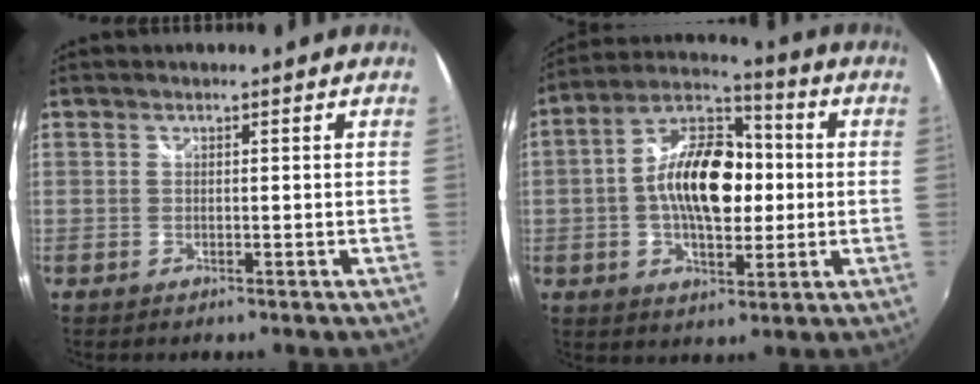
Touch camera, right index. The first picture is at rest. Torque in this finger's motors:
{"motor_torque": [1.24, -0.69, 0.75, 0.21]}